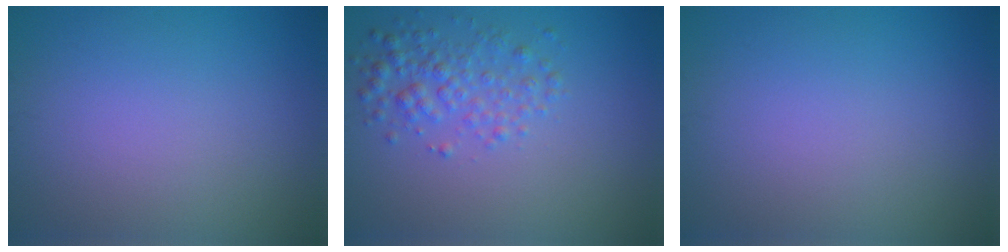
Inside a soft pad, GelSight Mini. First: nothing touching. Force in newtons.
{"total": 2.8, "press": 2.8, "slide": 0.1}
{"total": 0.0}